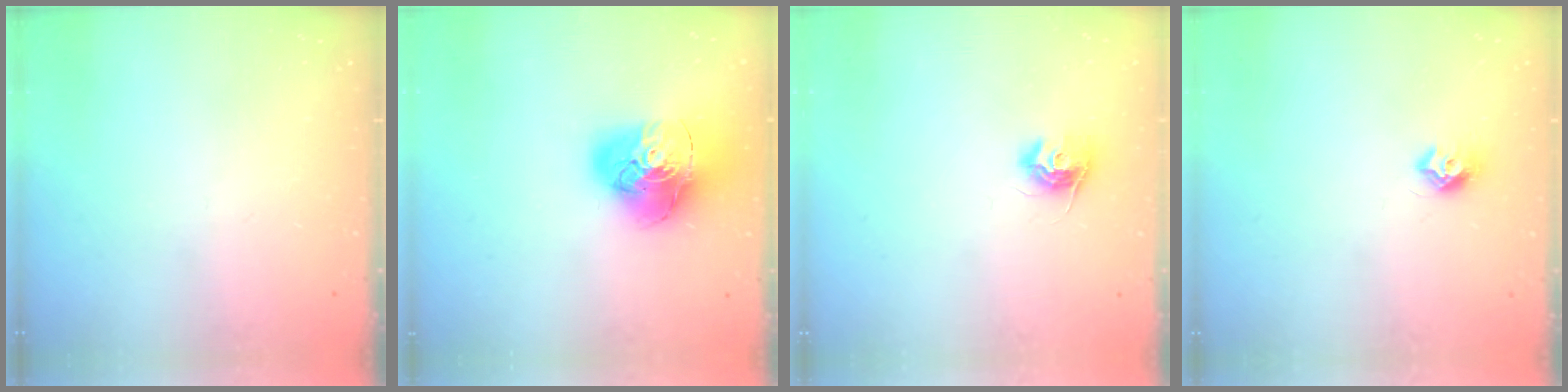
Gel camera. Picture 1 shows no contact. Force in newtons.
{"total": 18.6, "press": 18.5, "slide": 2.0}
{"total": 9.5, "press": 9.5, "slide": 0.3}
{"total": 7.7, "press": 7.7, "slide": 0.7}